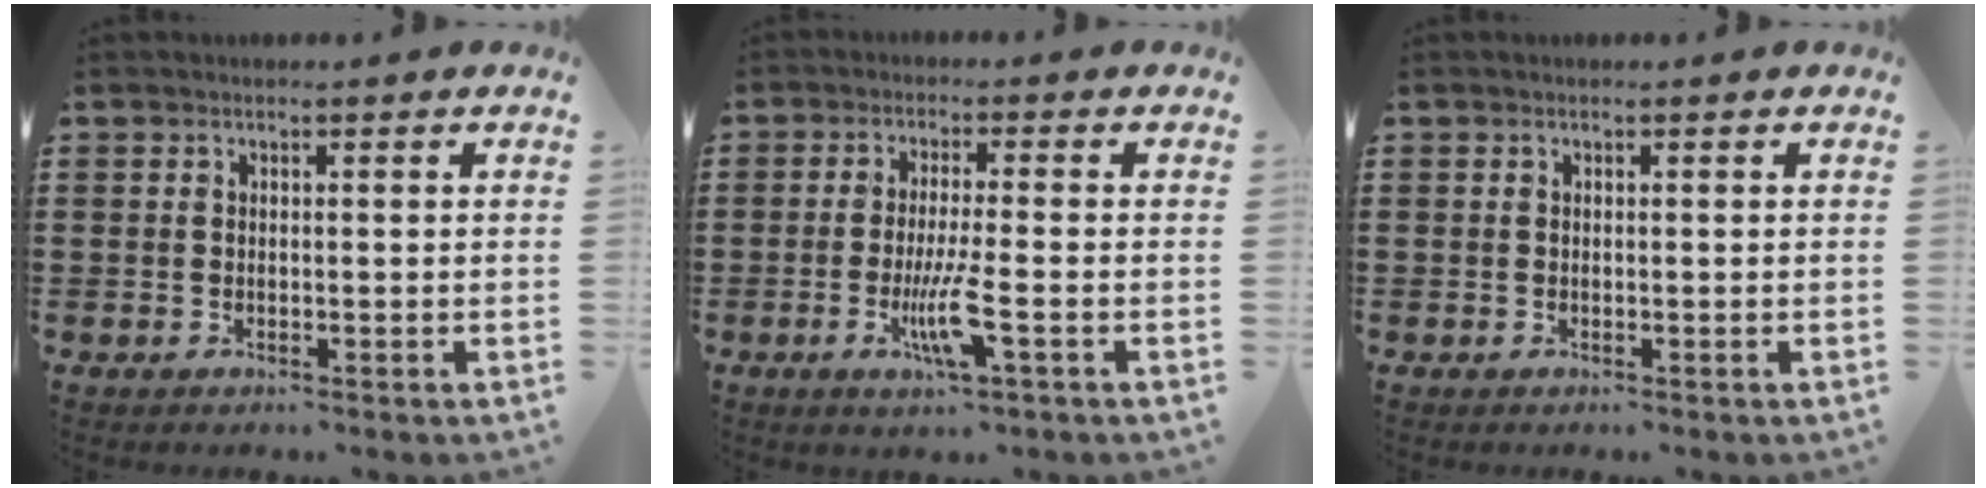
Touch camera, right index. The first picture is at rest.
{"total": 6.7, "force": [-2.3, 0.5, 6.3], "torque": [-0.131, -0.022, -0.045]}
{"total": 0.0}